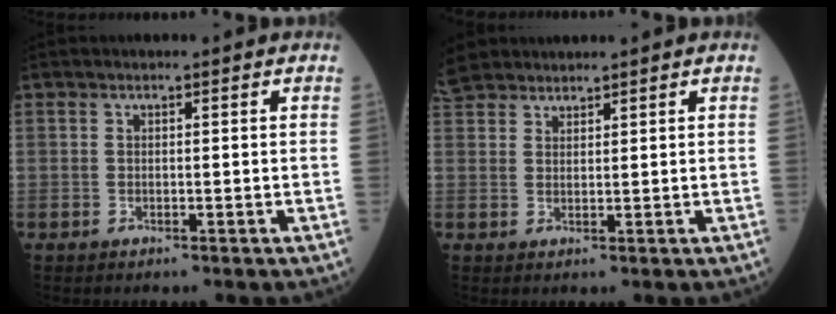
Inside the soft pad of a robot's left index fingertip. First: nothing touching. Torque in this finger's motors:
{"motor_torque": [0.43, -0.41, 0.01, 0.02]}